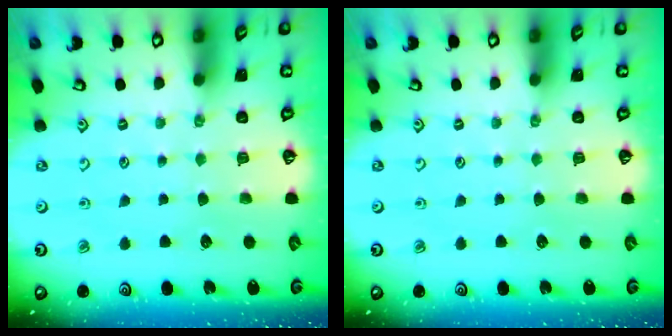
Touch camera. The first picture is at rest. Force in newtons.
{"total": 0.0}